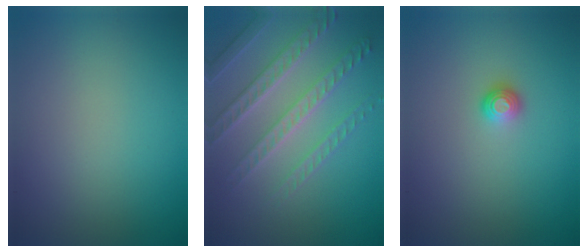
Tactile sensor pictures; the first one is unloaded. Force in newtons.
{"total": 4.1, "press": 4.0, "slide": 0.9}
{"total": 1.1, "press": 1.0, "slide": 0.4}